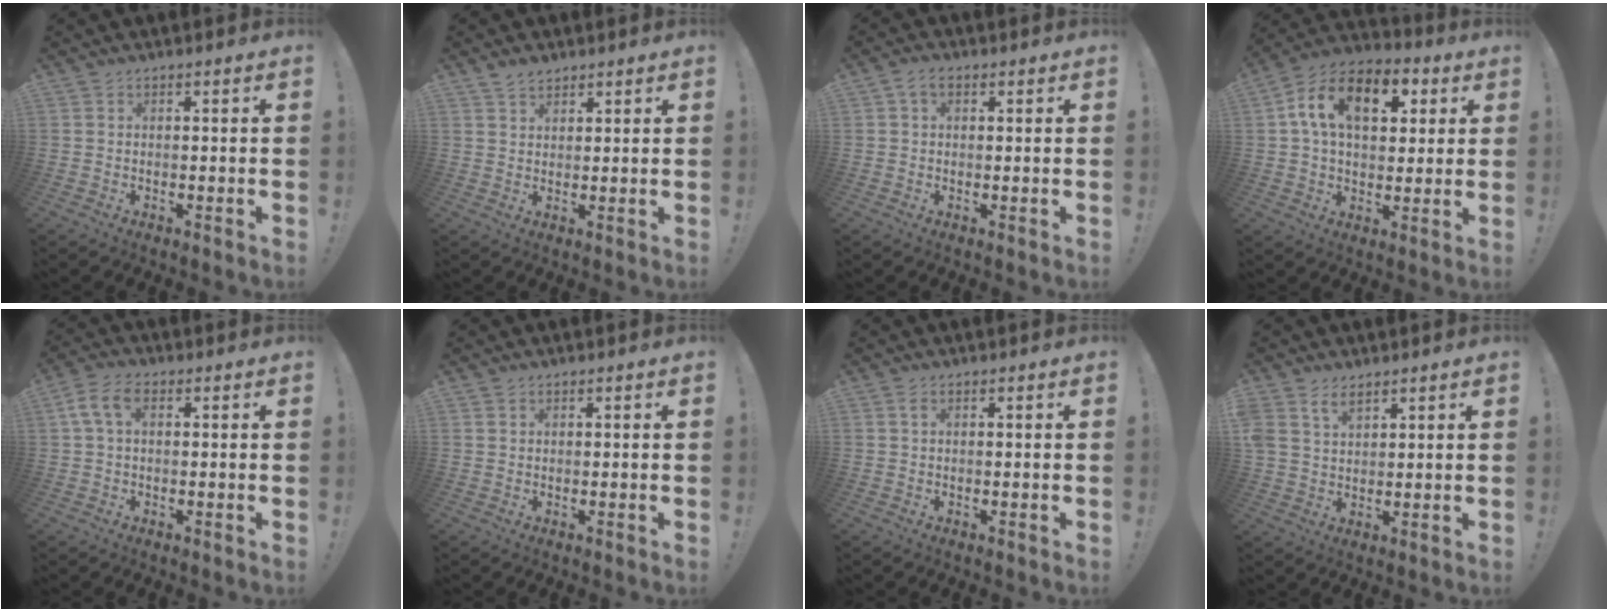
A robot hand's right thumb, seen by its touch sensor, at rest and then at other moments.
{"total": 3.4, "force": [2.7, 1.7, 1.1], "torque": [-0.019, -0.014, 0.051]}
{"total": 3.2, "force": [1.1, 2.1, 2.2], "torque": [-0.038, 0.006, 0.019]}
{"total": 16.1, "force": [5.2, 10.0, 11.4], "torque": [-0.180, -0.001, 0.092]}
{"total": 6.5, "force": [1.7, 3.7, 5.1], "torque": [-0.097, 0.007, 0.033]}
{"total": 0.7, "force": [0.6, 0.4, 0.2], "torque": [0.000, -0.002, 0.011]}
{"total": 1.1, "force": [0.4, 0.5, 0.9], "torque": [-0.024, 0.005, 0.008]}
{"total": 5.4, "force": [3.7, 3.1, 2.5], "torque": [-0.053, -0.012, 0.072]}